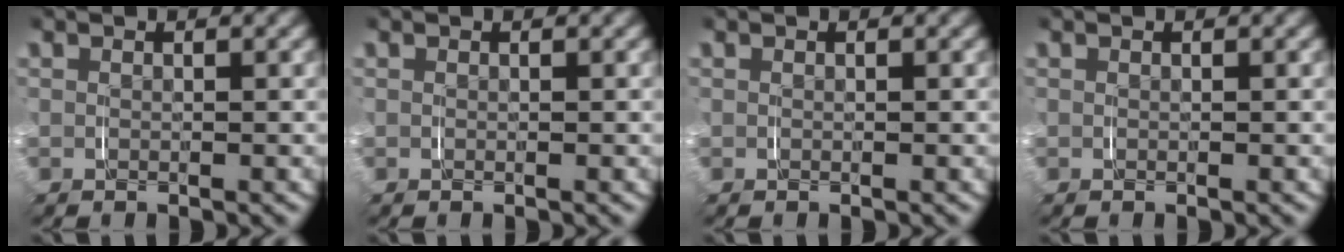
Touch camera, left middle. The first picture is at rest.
{"total": 0.0}
{"total": 0.0}
{"total": 0.0}